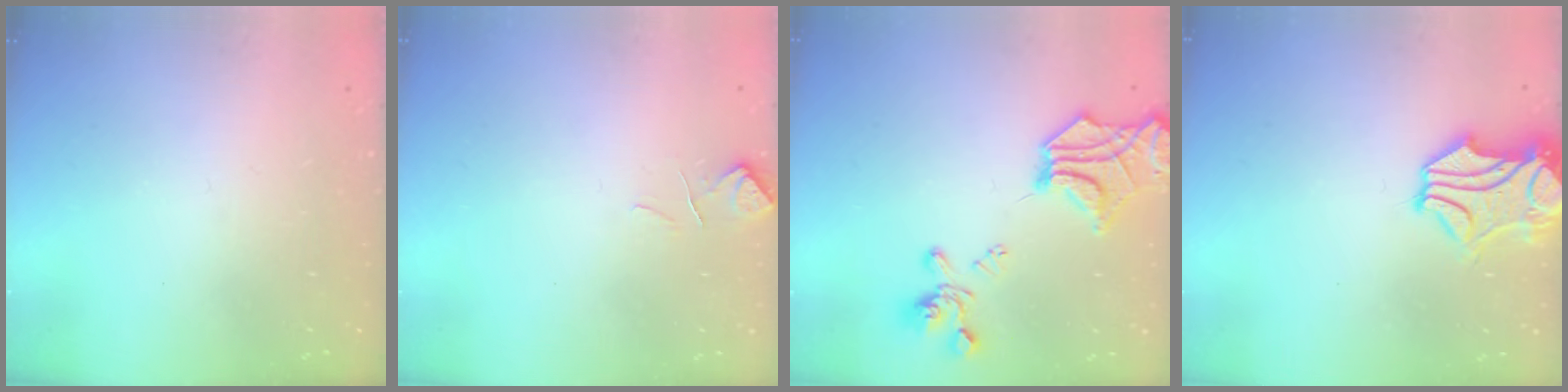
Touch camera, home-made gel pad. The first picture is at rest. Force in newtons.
{"total": 0.8, "press": 0.3, "slide": 0.7}
{"total": 10.8, "press": 10.0, "slide": 3.9}
{"total": 2.4, "press": 2.1, "slide": 1.2}